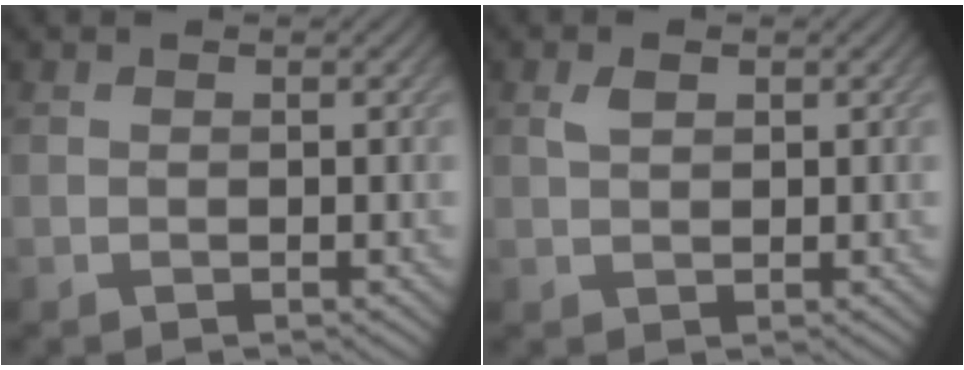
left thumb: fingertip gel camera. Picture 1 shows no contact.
{"total": 1.9, "force": [0.7, 1.1, 1.3], "torque": [-0.029, 0.002, 0.014]}